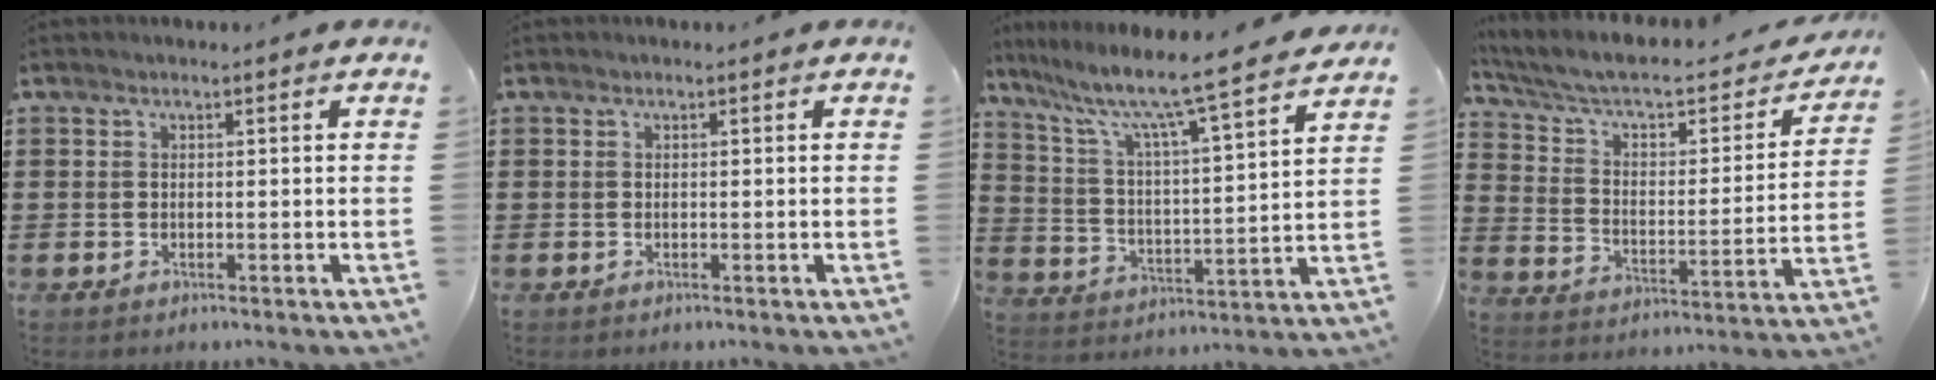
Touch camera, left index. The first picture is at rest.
{"total": 0.0}
{"total": 8.6, "force": [7.2, -0.3, 4.7], "torque": [-0.114, -0.060, 0.108]}
{"total": 5.9, "force": [4.4, 2.0, 3.4], "torque": [-0.088, -0.037, 0.069]}